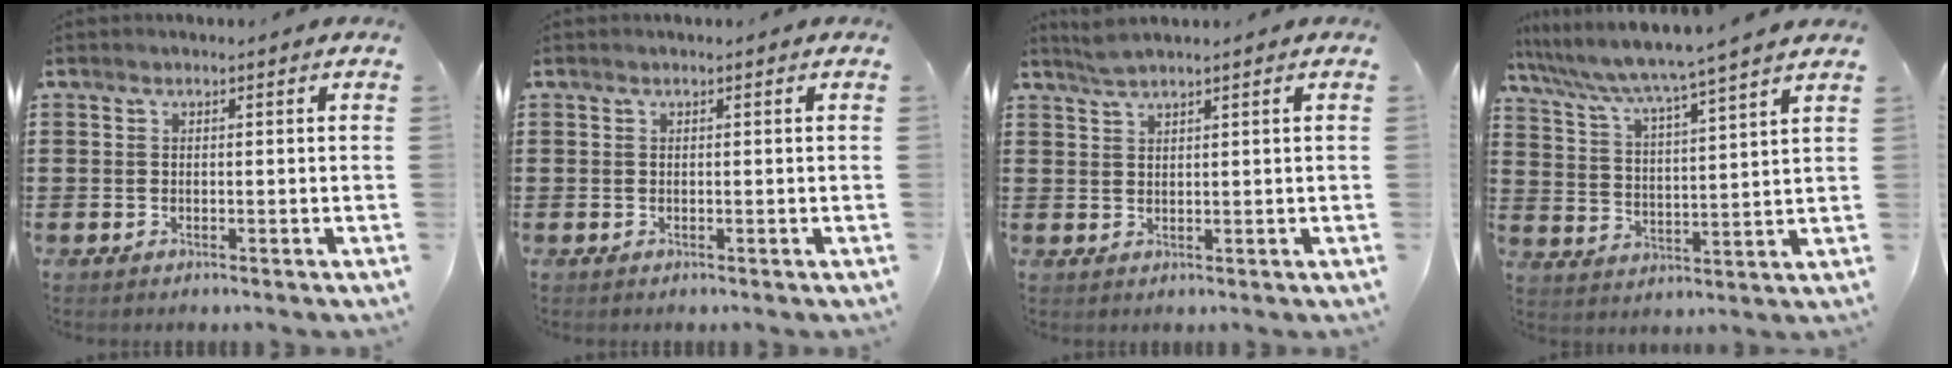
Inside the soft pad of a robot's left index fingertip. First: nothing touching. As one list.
[{"total": 0.0}, {"total": 2.0, "force": [1.7, -0.1, 1.0], "torque": [-0.022, 0.000, 0.032]}, {"total": 4.7, "force": [4.1, -1.1, 2.0], "torque": [-0.062, -0.041, 0.061]}]